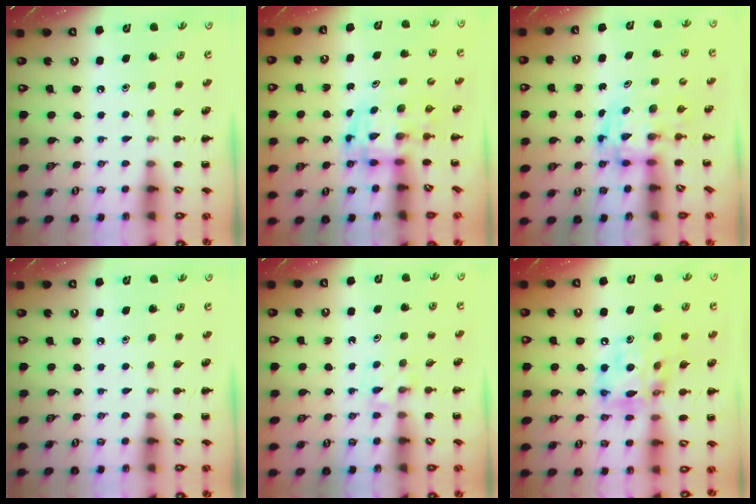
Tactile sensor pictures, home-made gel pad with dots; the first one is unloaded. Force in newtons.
{"total": 3.4, "press": 3.4, "slide": 0.6}
{"total": 2.8, "press": 2.8, "slide": 0.5}
{"total": 0.0}
{"total": 4.8, "press": 4.6, "slide": 1.4}
{"total": 14.7, "press": 14.3, "slide": 3.7}